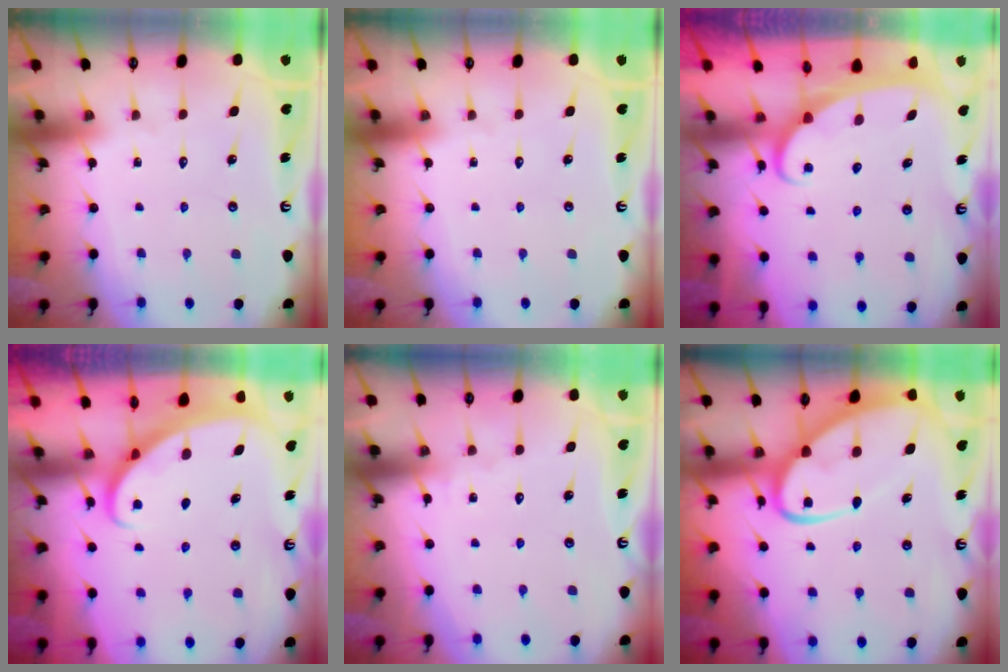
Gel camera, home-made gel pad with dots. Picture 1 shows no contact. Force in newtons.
{"total": 0.0}
{"total": 2.6, "press": 2.6, "slide": 0.3}
{"total": 2.6, "press": 2.6, "slide": 0.2}
{"total": 3.4, "press": 3.4, "slide": 0.4}
{"total": 13.2, "press": 13.1, "slide": 1.2}